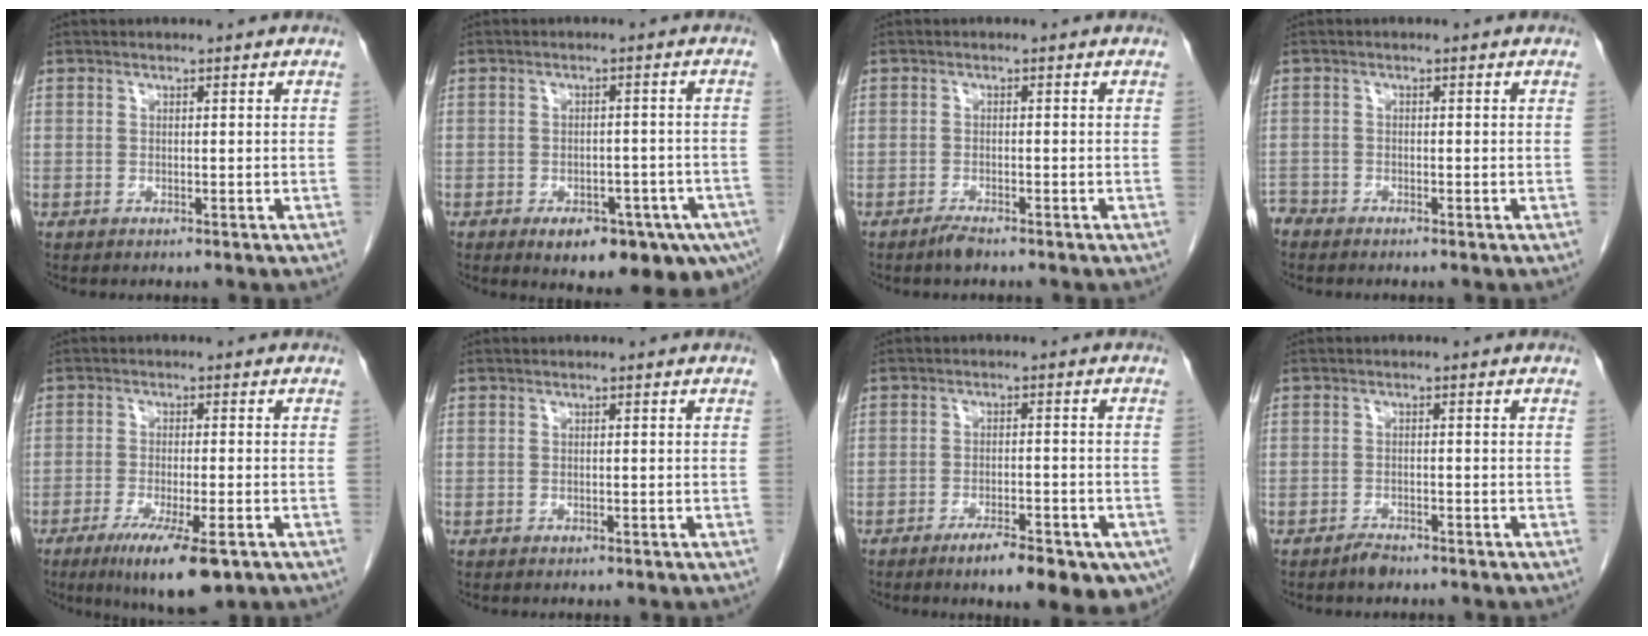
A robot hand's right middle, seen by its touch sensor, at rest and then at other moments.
{"total": 13.5, "force": [-8.0, 5.4, 9.4], "torque": [-0.079, 0.011, -0.099]}
{"total": 1.7, "force": [-1.4, 0.3, 0.9], "torque": [-0.021, -0.002, -0.025]}
{"total": 1.9, "force": [-1.8, 0.5, -0.1], "torque": [0.004, -0.003, -0.035]}
{"total": 10.3, "force": [-6.1, 1.7, 8.1], "torque": [-0.130, -0.026, -0.092]}
{"total": 0.0}
{"total": 11.8, "force": [-7.5, 3.3, 8.5], "torque": [-0.073, 0.002, -0.103]}
{"total": 1.7, "force": [-1.5, 0.6, 0.6], "torque": [-0.014, -0.001, -0.023]}